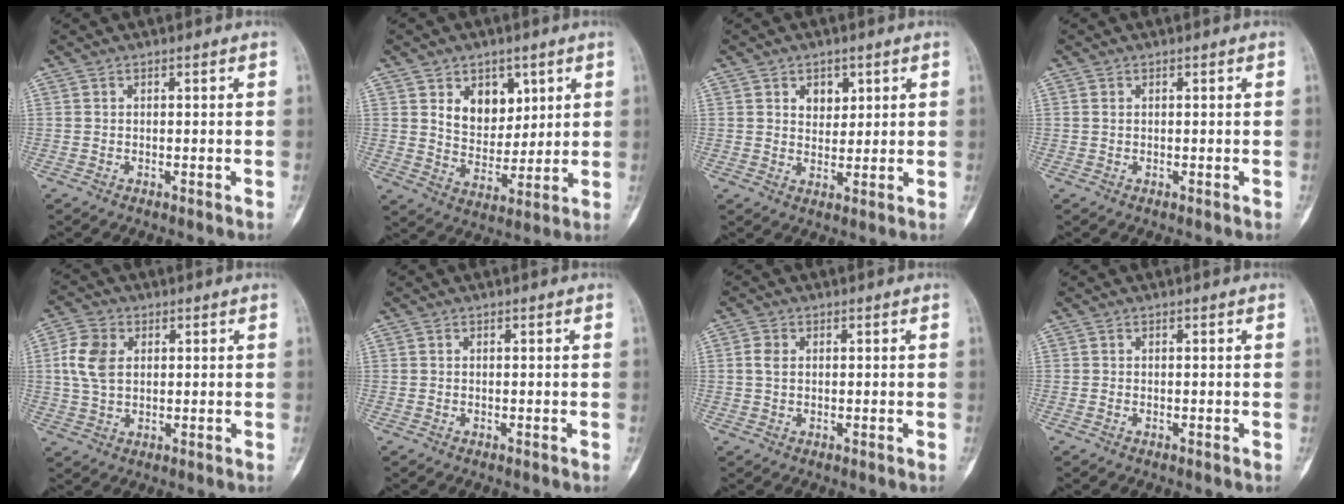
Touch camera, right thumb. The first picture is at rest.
{"total": 9.6, "force": [4.0, 6.8, 5.4], "torque": [-0.049, -0.029, 0.076]}
{"total": 4.1, "force": [1.9, 3.0, 2.0], "torque": [-0.008, -0.012, 0.031]}
{"total": 0.6, "force": [0.2, 0.4, 0.4], "torque": [-0.009, 0.001, 0.003]}
{"total": 7.4, "force": [1.4, 5.2, 5.1], "torque": [-0.102, 0.006, 0.027]}
{"total": 0.0}
{"total": 2.4, "force": [0.4, 1.7, 1.6], "torque": [-0.032, 0.003, 0.008]}
{"total": 0.0}